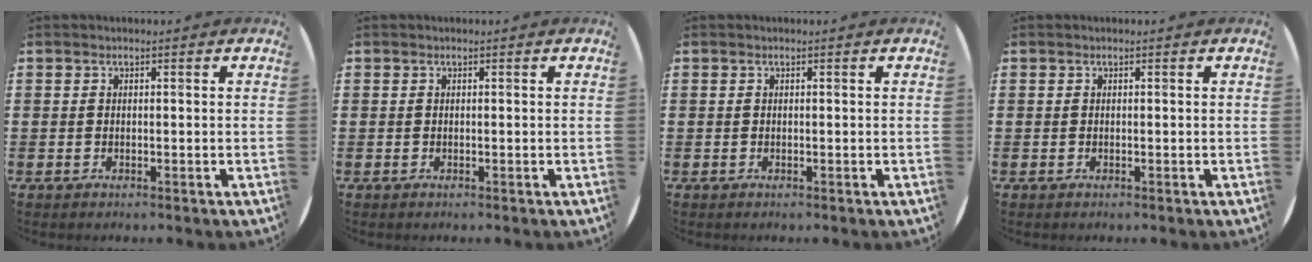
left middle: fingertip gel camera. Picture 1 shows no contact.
{"total": 0.0}
{"total": 0.0}
{"total": 0.0}